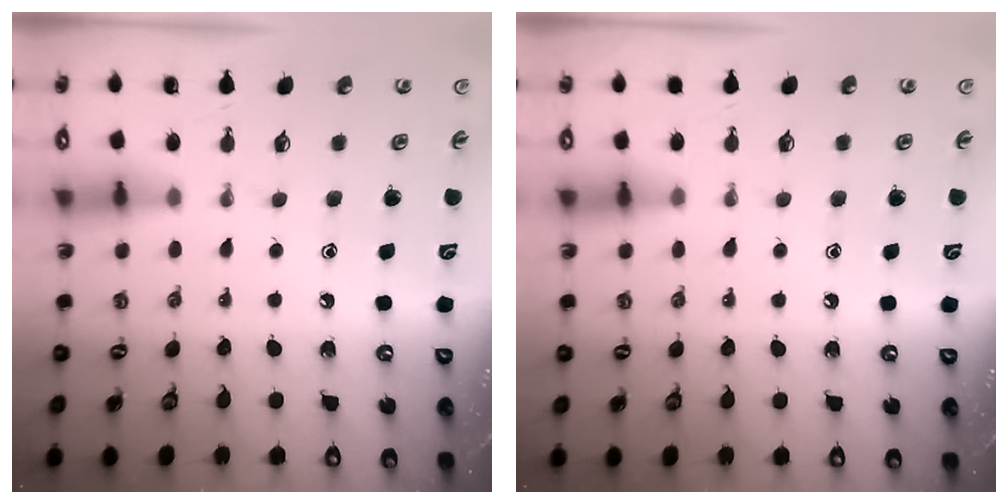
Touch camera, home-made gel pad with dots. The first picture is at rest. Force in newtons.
{"total": 6.0, "press": 5.9, "slide": 0.8}